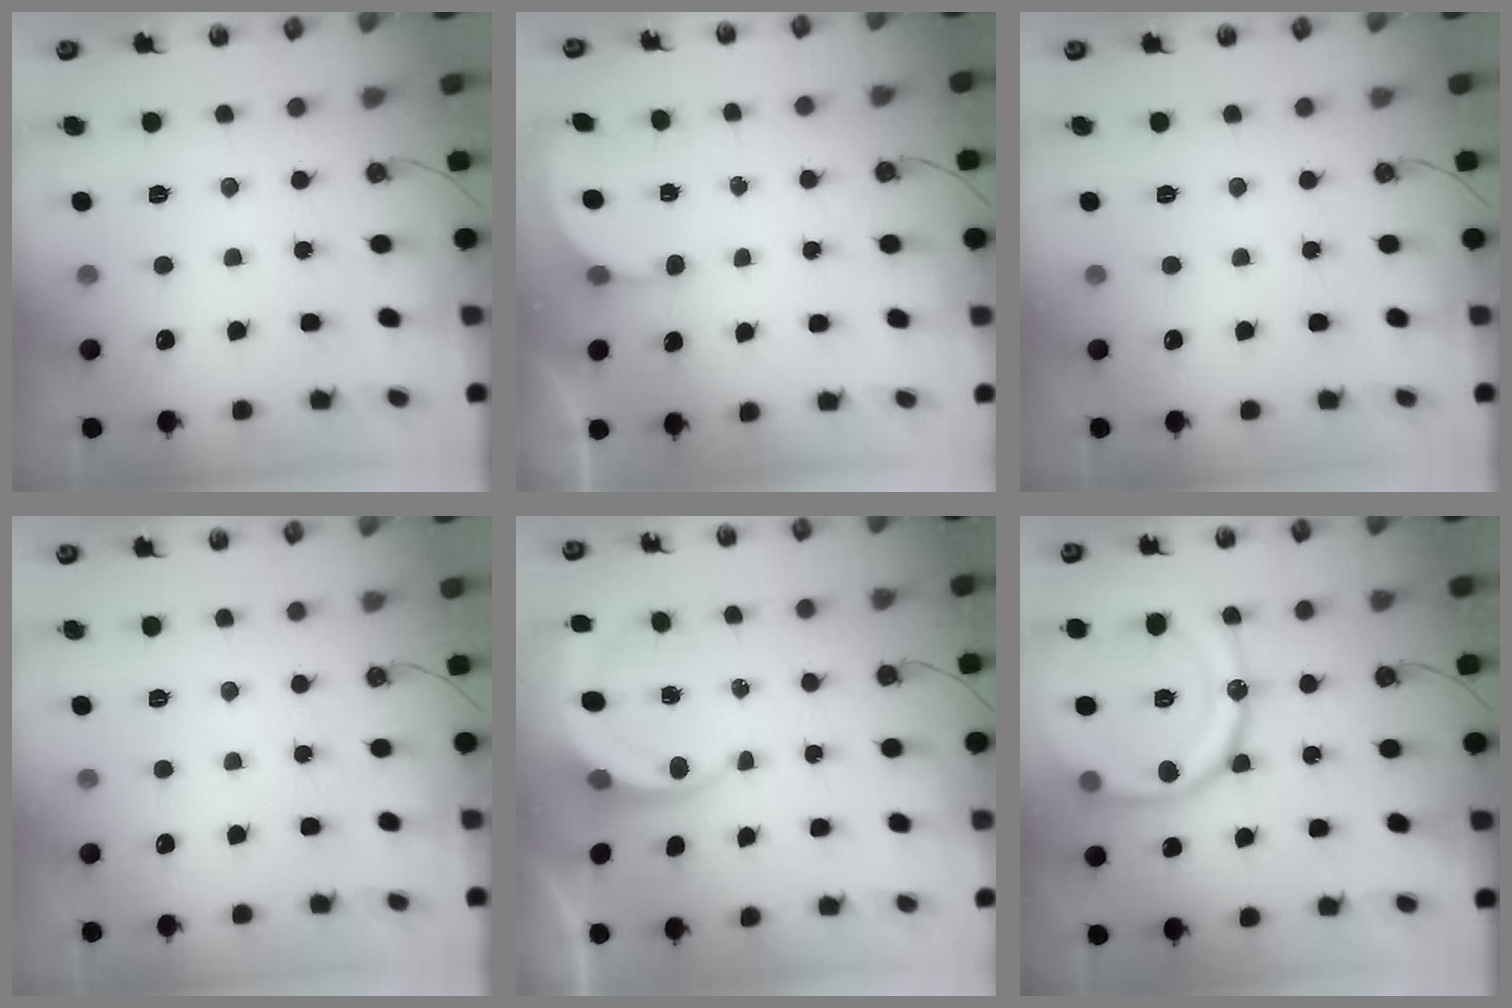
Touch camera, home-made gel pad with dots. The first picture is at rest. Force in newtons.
{"total": 1.6, "press": 1.6, "slide": 0.3}
{"total": 0.0}
{"total": 0.0}
{"total": 5.5, "press": 5.5, "slide": 0.5}
{"total": 22.3, "press": 22.2, "slide": 2.5}